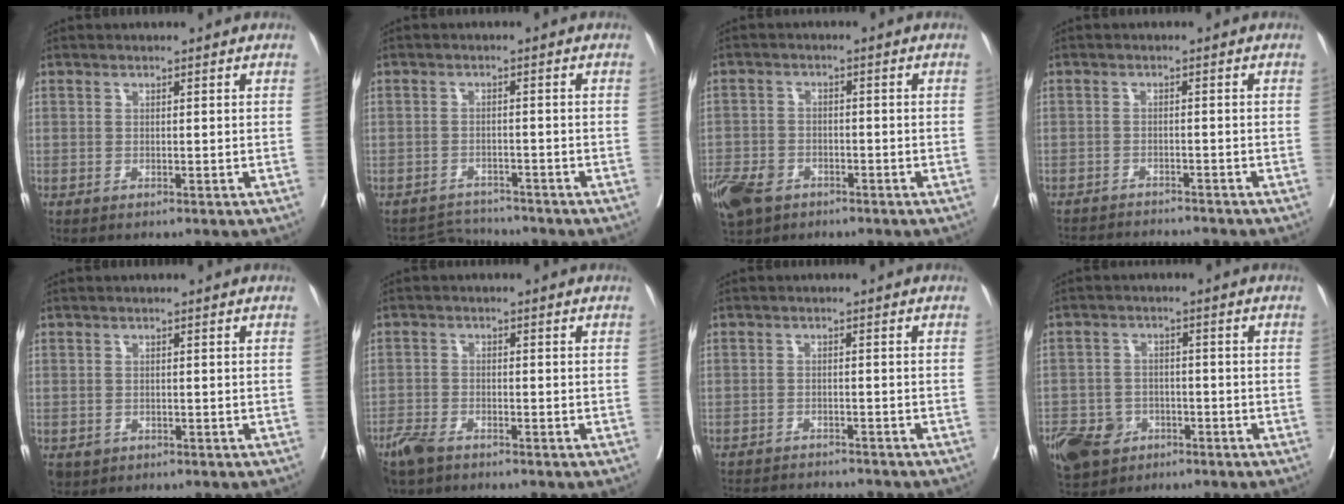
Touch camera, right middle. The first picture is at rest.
{"total": 4.0, "force": [-3.8, -0.1, -1.2], "torque": [0.018, -0.004, -0.061]}
{"total": 9.6, "force": [-5.8, 6.2, 4.5], "torque": [-0.108, -0.005, -0.099]}
{"total": 9.5, "force": [-9.2, 0.5, 2.5], "torque": [-0.036, -0.007, -0.131]}
{"total": 1.7, "force": [-0.8, 1.4, 0.4], "torque": [-0.009, 0.000, -0.008]}
{"total": 4.4, "force": [-3.5, 1.4, 2.2], "torque": [-0.046, -0.006, -0.064]}
{"total": 10.6, "force": [-10.1, 1.3, 3.0], "torque": [-0.050, -0.005, -0.140]}
{"total": 7.7, "force": [-4.5, 5.8, 2.5], "torque": [-0.053, 0.004, -0.073]}